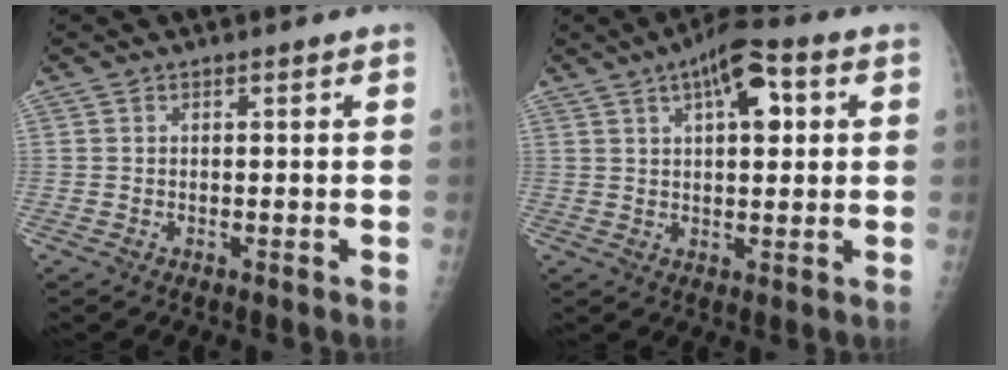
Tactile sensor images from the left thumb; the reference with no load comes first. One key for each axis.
{"total": 9.6, "fx": 3.5, "fy": 4.0, "fz": 8.0, "tx": -0.107, "ty": 0.008, "tz": 0.049}